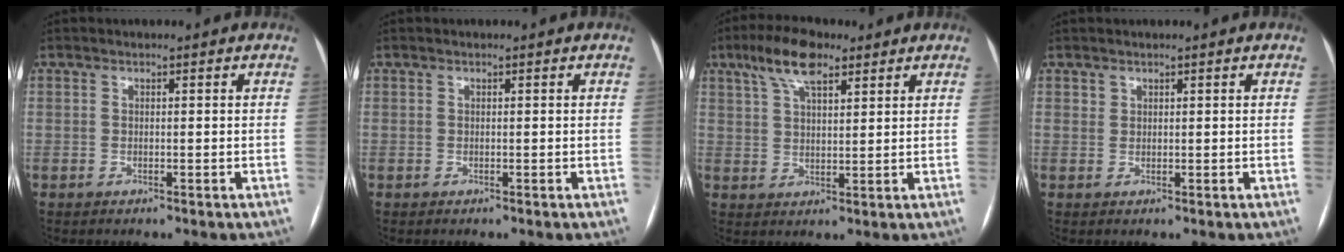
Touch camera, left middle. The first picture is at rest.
{"total": 0.0}
{"total": 8.2, "force": [5.2, 2.7, 5.8], "torque": [-0.114, 0.021, 0.093]}
{"total": 0.6, "force": [0.4, 0.4, -0.1], "torque": [0.008, -0.001, 0.005]}